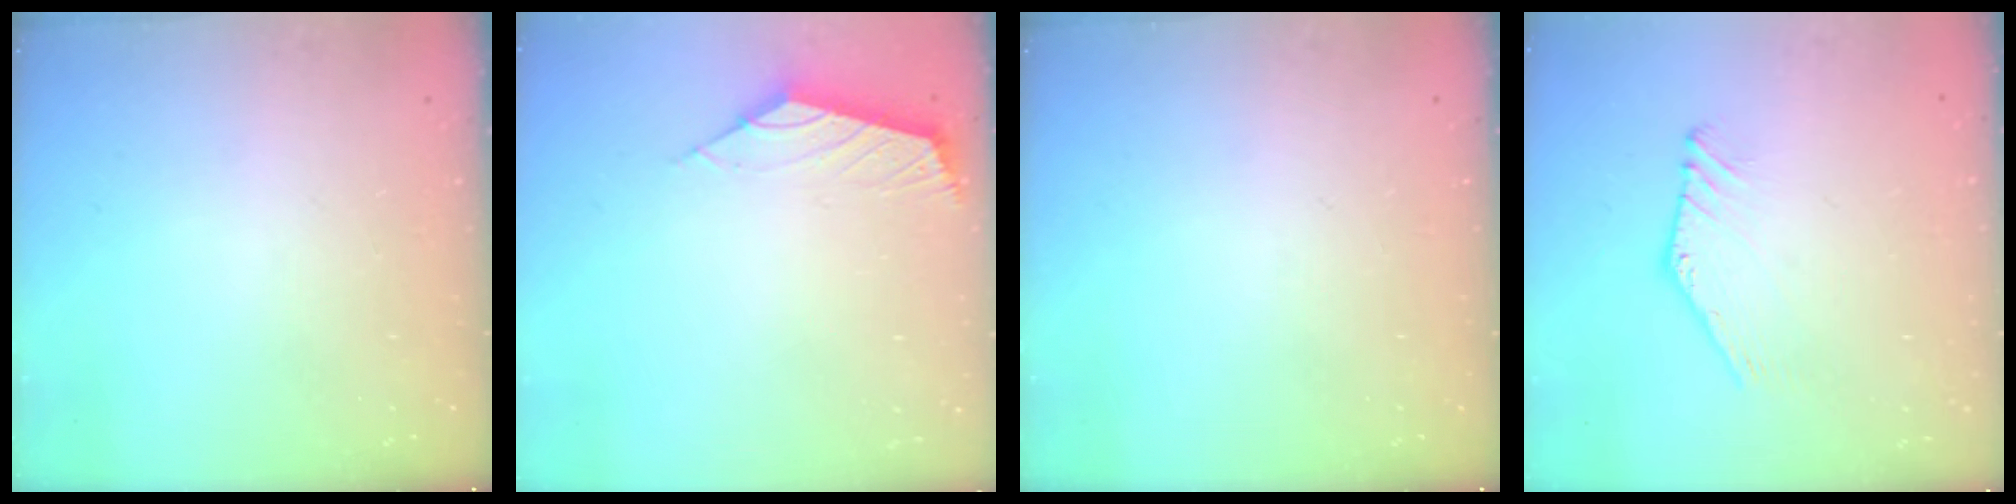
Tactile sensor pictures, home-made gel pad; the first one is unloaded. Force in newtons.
{"total": 2.6, "press": 2.5, "slide": 0.6}
{"total": 0.0}
{"total": 2.0, "press": 2.0, "slide": 0.0}